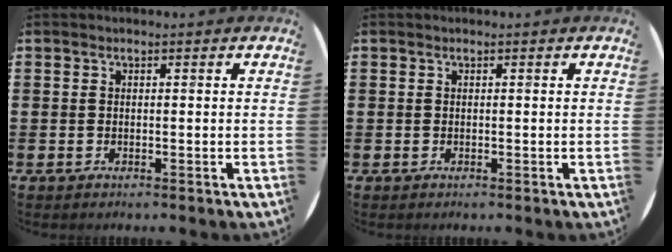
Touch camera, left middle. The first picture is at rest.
{"total": 0.0}